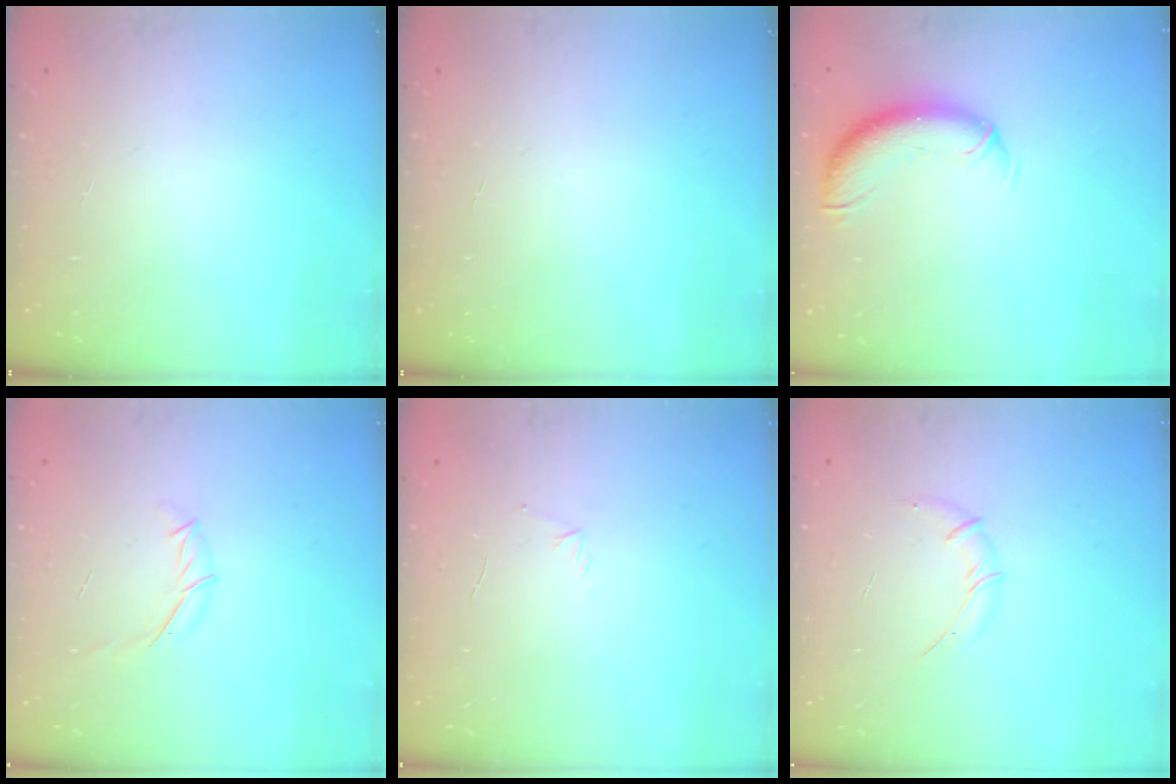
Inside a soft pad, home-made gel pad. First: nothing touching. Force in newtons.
{"total": 0.0}
{"total": 11.1, "press": 11.0, "slide": 2.0}
{"total": 6.7, "press": 6.5, "slide": 1.5}
{"total": 3.2, "press": 3.1, "slide": 0.8}
{"total": 5.6, "press": 5.4, "slide": 1.5}